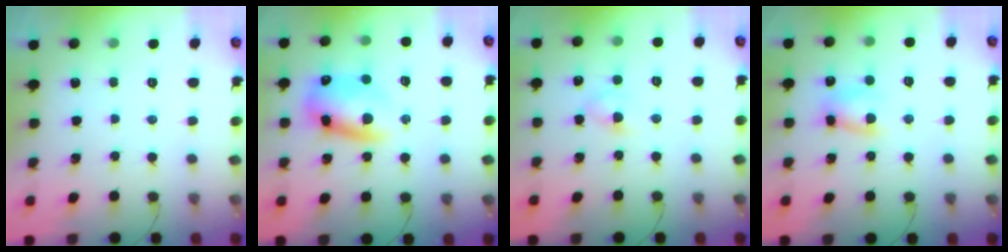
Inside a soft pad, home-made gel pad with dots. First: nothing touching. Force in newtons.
{"total": 11.7, "press": 11.4, "slide": 2.7}
{"total": 2.9, "press": 2.7, "slide": 1.2}
{"total": 6.7, "press": 6.7, "slide": 0.8}